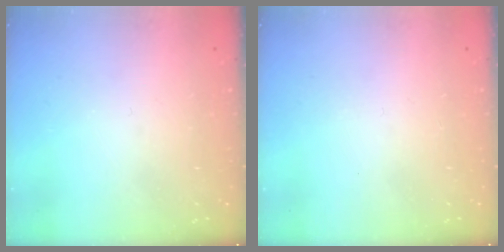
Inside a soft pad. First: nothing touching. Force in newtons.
{"total": 1.6, "press": 1.6, "slide": 0.1}